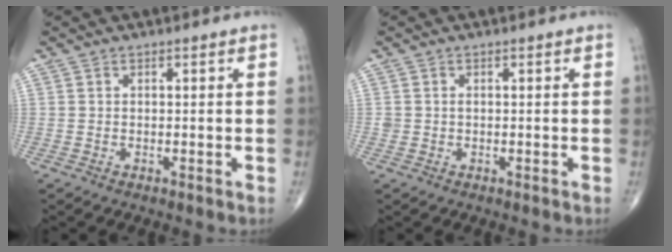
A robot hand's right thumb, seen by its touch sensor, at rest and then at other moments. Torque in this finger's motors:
{"motor_torque": [0.08, -0.23, 0.05, -0.12, -0.02]}